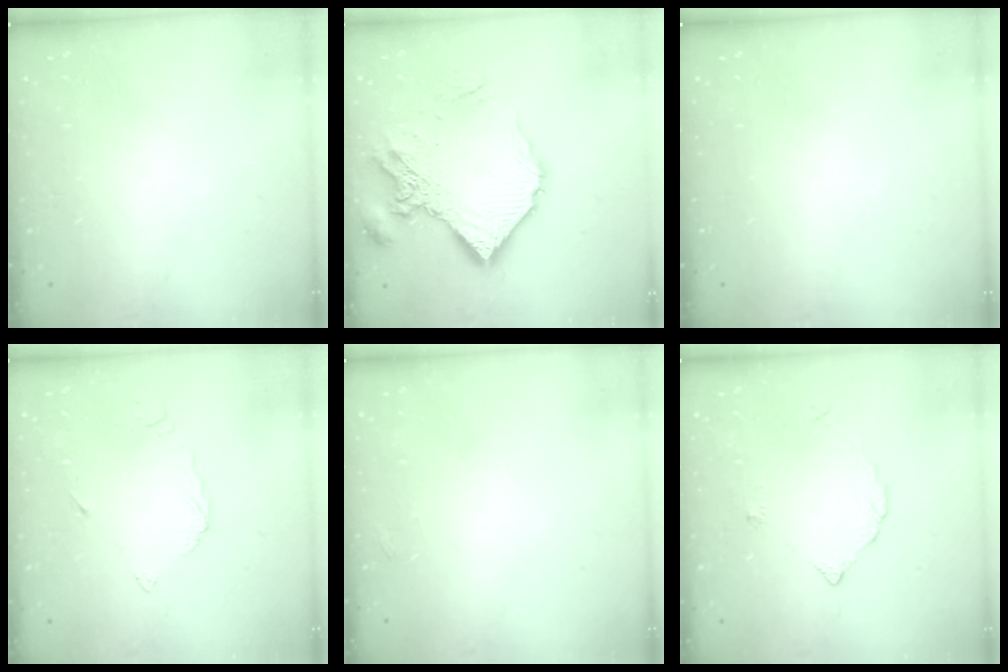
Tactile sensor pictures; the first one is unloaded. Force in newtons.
{"total": 18.7, "press": 18.5, "slide": 2.2}
{"total": 0.0}
{"total": 5.8, "press": 5.8, "slide": 0.3}
{"total": 3.8, "press": 3.8, "slide": 0.4}
{"total": 3.3, "press": 3.2, "slide": 0.4}